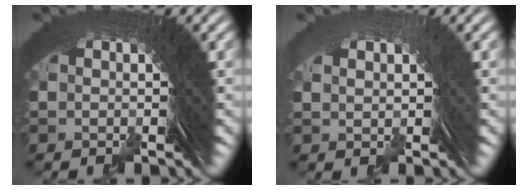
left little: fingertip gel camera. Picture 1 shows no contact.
{"total": 0.7, "force": [0.2, -0.6, -0.1], "torque": [0.012, 0.007, 0.013]}